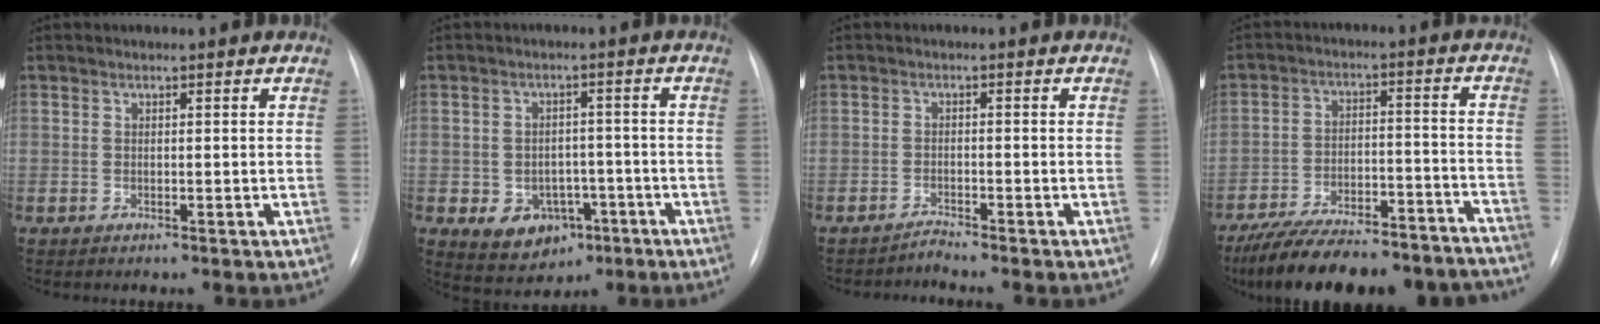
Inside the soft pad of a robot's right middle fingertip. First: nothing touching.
{"total": 7.2, "force": [-2.9, 5.6, 3.5], "torque": [-0.057, 0.009, -0.031]}
{"total": 1.6, "force": [-1.4, -0.6, -0.4], "torque": [0.011, -0.009, -0.025]}
{"total": 23.5, "force": [-20.6, 5.9, 9.7], "torque": [-0.144, 0.014, -0.298]}